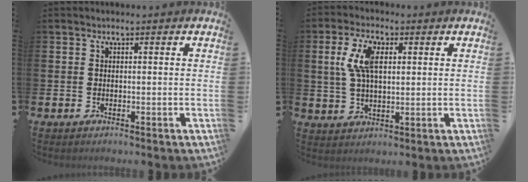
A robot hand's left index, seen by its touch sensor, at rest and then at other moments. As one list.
[{"total": 7.0, "force": [2.6, 3.4, 5.6], "torque": [-0.104, 0.006, 0.041]}]